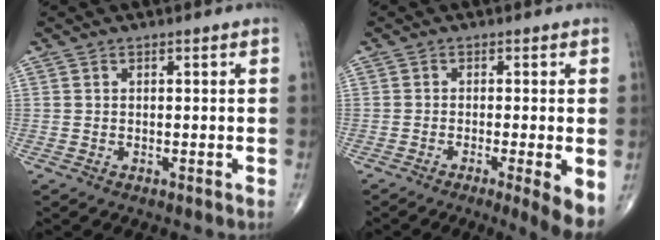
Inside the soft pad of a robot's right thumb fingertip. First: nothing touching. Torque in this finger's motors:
{"motor_torque": [0.11, 0.60, 0.08, -0.46, 0.07]}